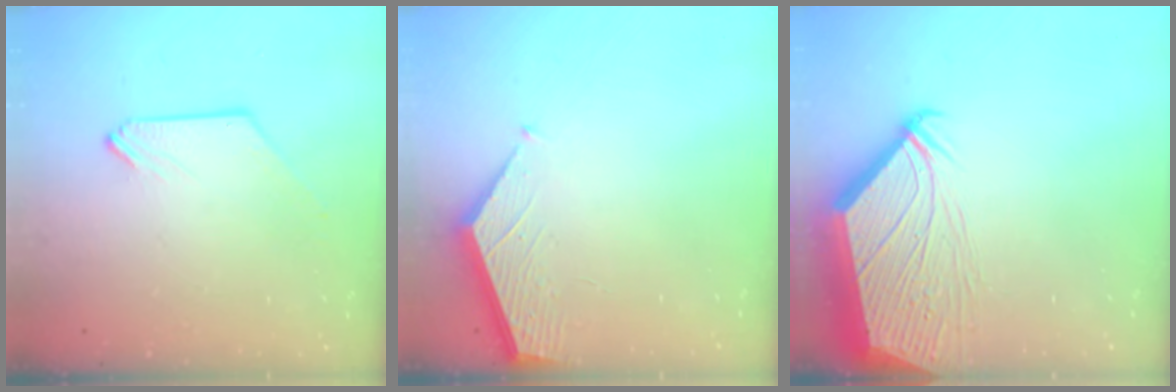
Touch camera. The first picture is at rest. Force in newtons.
{"total": 2.2, "press": 2.2, "slide": 0.2}
{"total": 8.2, "press": 8.1, "slide": 1.0}